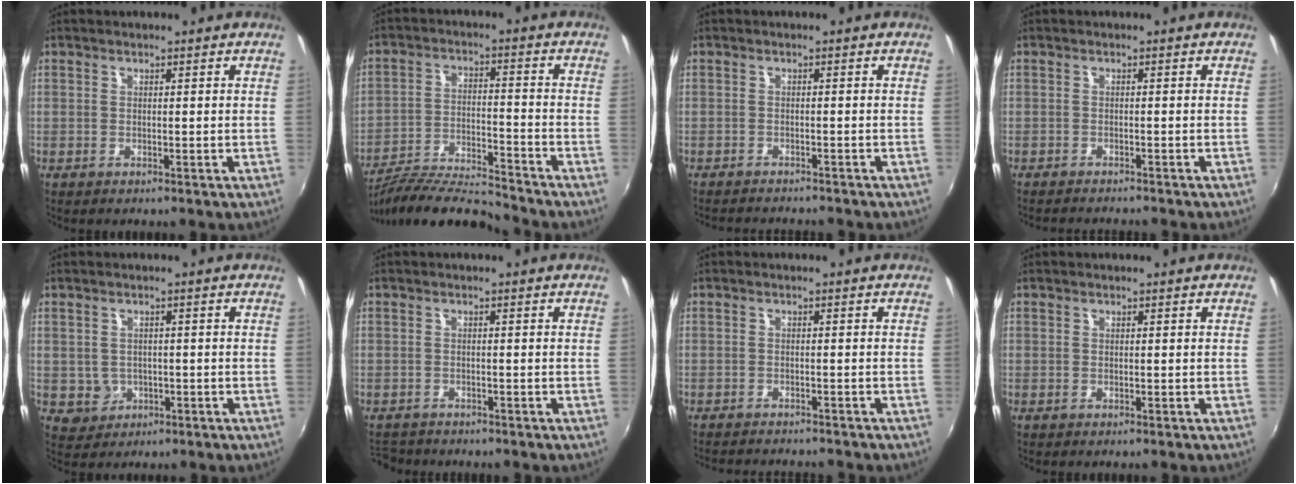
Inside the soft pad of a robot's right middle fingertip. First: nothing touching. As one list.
[{"total": 13.1, "force": [-12.2, 0.5, 4.6], "torque": [-0.099, -0.022, -0.222]}, {"total": 5.8, "force": [-5.4, 0.8, 1.9], "torque": [-0.049, -0.013, -0.081]}, {"total": 4.2, "force": [-4.0, 0.3, 1.4], "torque": [-0.036, -0.012, -0.063]}, {"total": 4.0, "force": [-0.7, 3.8, 0.9], "torque": [-0.025, 0.003, 0.001]}, {"total": 4.4, "force": [-4.1, 1.6, 0.9], "torque": [-0.033, -0.011, -0.071]}, {"total": 6.7, "force": [-6.2, 1.0, 2.2], "torque": [-0.056, -0.013, -0.092]}, {"total": 0.0}]